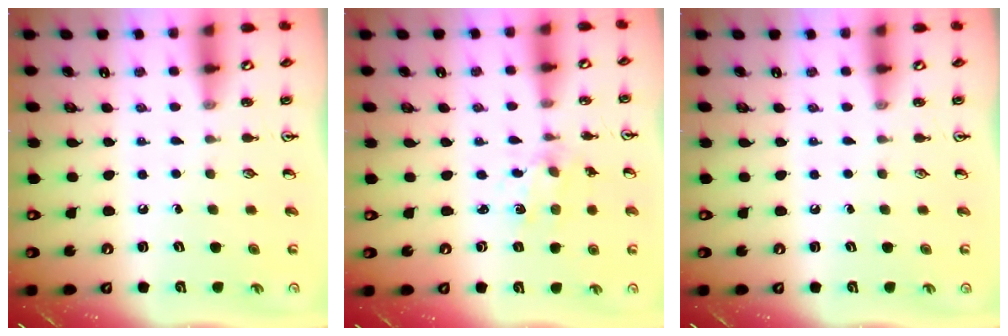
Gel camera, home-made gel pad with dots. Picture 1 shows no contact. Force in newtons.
{"total": 1.9, "press": 1.9, "slide": 0.5}
{"total": 0.0}